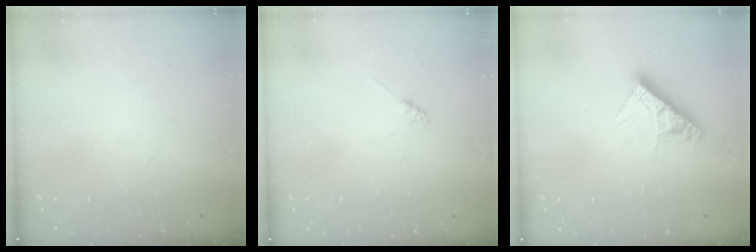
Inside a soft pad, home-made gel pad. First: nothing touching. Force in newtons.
{"total": 2.3, "press": 2.3, "slide": 0.3}
{"total": 8.4, "press": 8.4, "slide": 0.3}